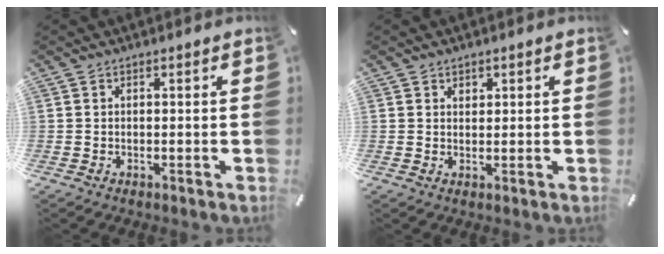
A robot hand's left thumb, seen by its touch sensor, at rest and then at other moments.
{"total": 1.6, "force": [1.1, 1.1, 0.1], "torque": [0.005, -0.002, 0.019]}